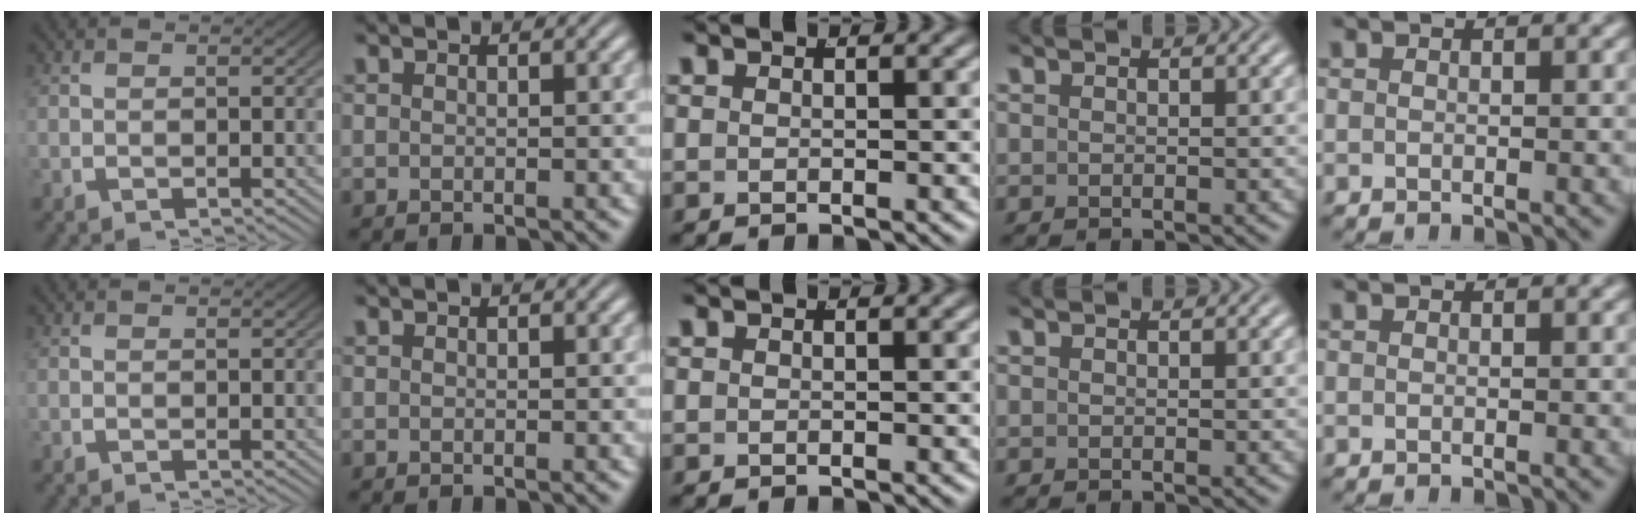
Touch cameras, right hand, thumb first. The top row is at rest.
{}